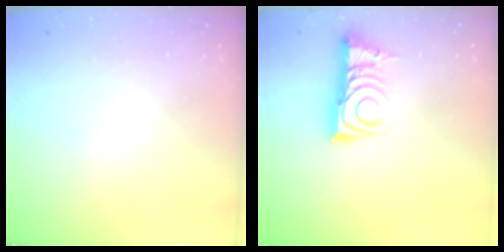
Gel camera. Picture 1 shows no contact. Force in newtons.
{"total": 8.3, "press": 8.3, "slide": 0.7}